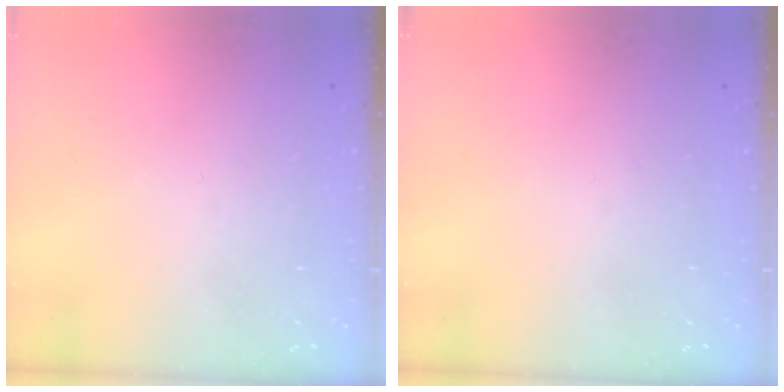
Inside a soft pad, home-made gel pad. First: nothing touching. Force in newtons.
{"total": 2.8, "press": 2.8, "slide": 0.4}